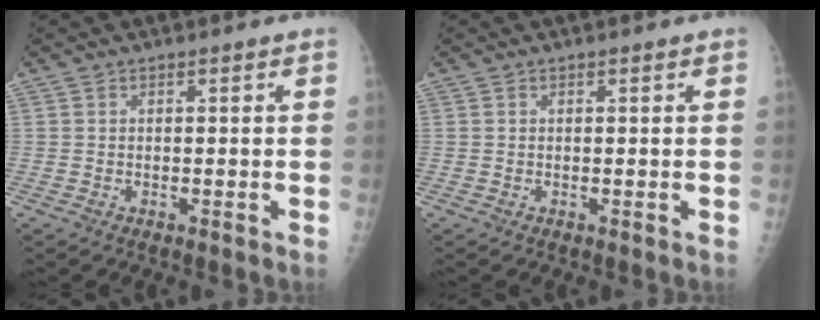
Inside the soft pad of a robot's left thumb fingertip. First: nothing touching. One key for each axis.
{"total": 0.0}